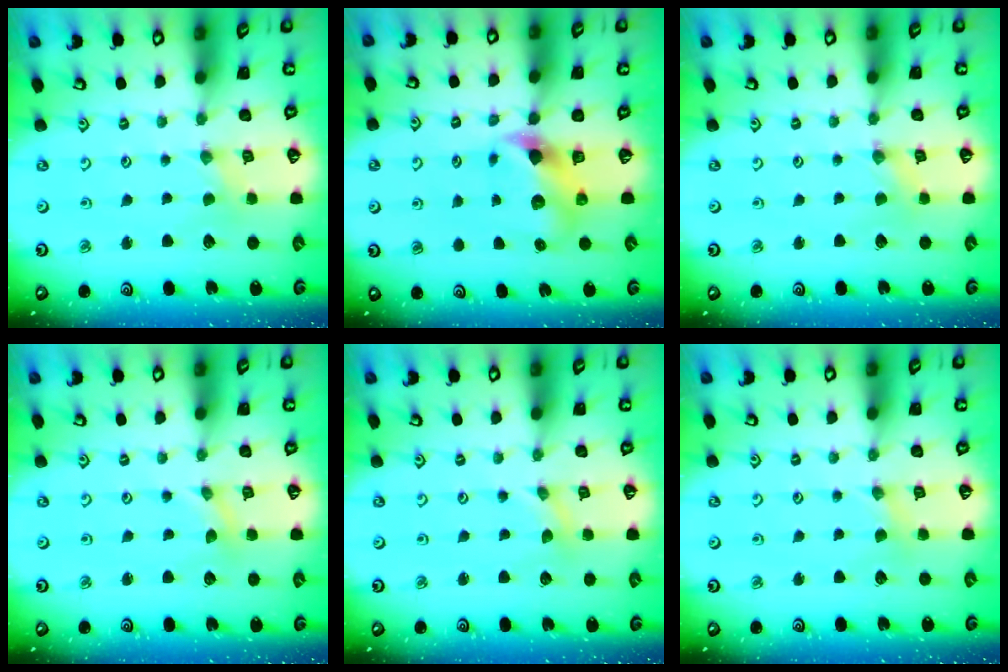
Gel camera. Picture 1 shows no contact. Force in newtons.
{"total": 6.9, "press": 6.9, "slide": 0.9}
{"total": 0.0}
{"total": 0.0}
{"total": 0.0}
{"total": 1.5, "press": 1.5, "slide": 0.3}